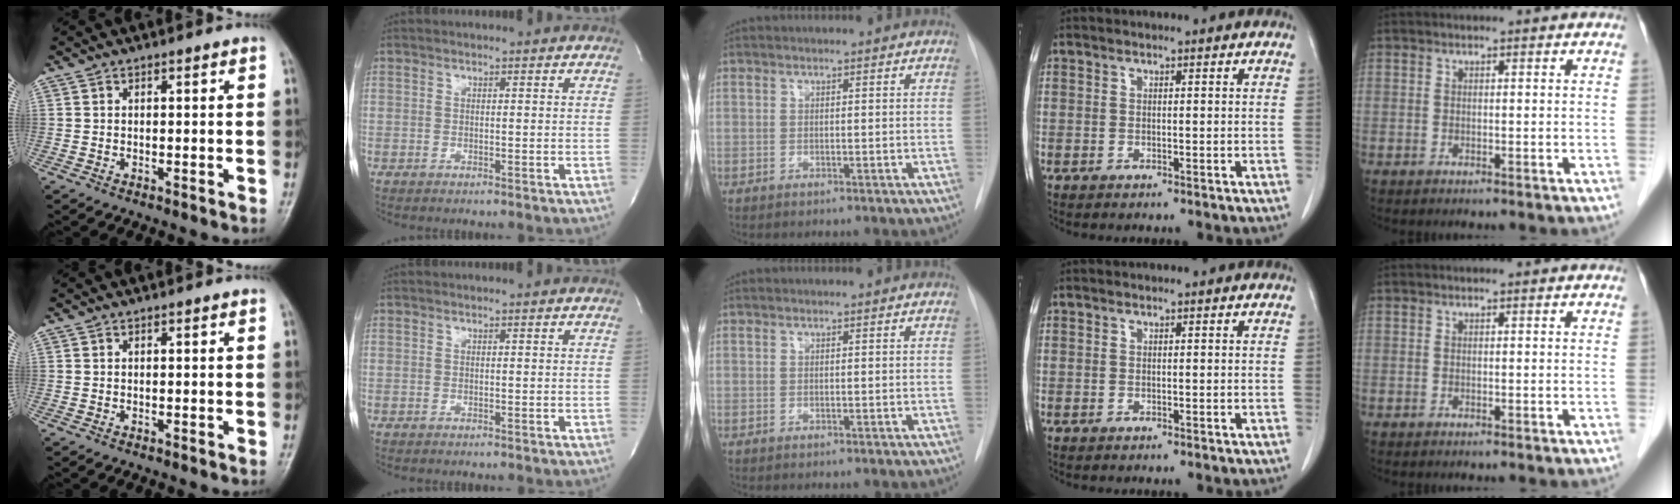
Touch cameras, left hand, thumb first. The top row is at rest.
{}